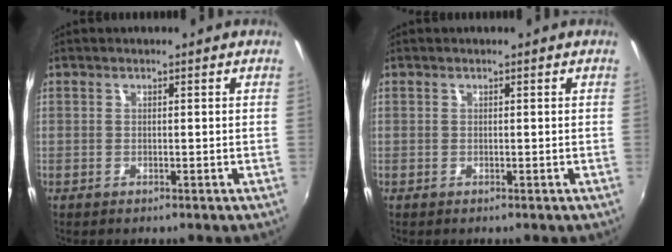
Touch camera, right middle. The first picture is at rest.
{"total": 0.0}